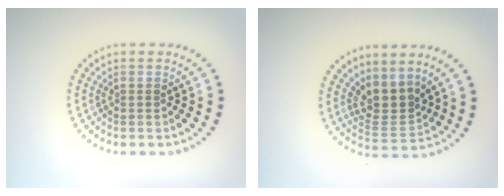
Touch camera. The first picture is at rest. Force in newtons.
{"total": 3.2, "press": 2.4, "slide": 2.0}